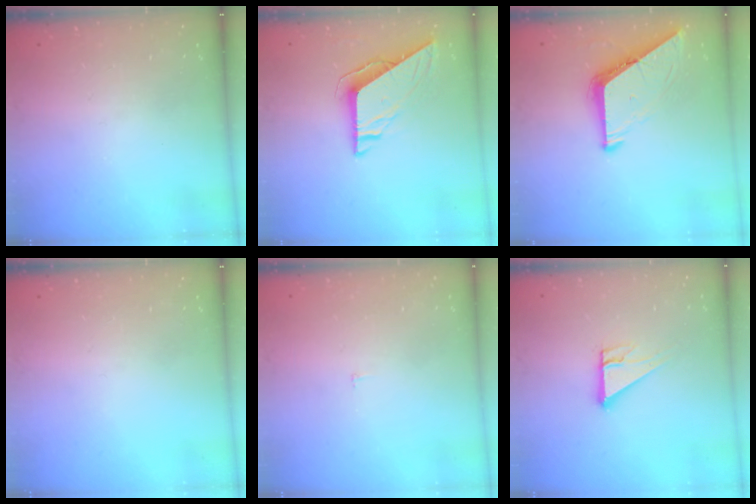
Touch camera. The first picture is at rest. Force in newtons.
{"total": 7.6, "press": 7.6, "slide": 0.2}
{"total": 8.6, "press": 8.5, "slide": 0.9}
{"total": 0.0}
{"total": 2.3, "press": 2.3, "slide": 0.2}
{"total": 6.6, "press": 6.6, "slide": 0.6}